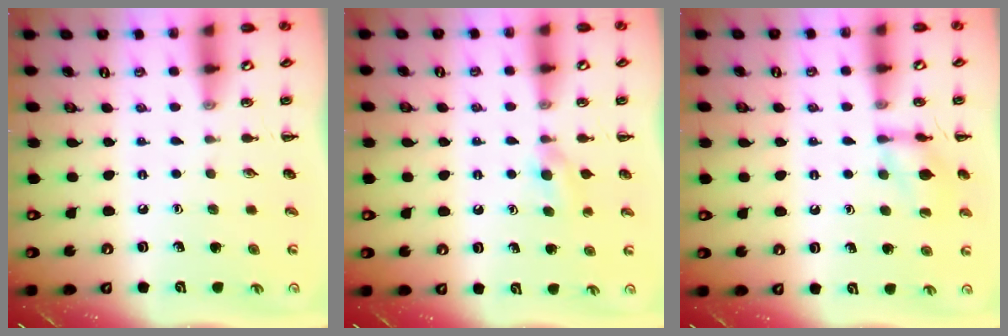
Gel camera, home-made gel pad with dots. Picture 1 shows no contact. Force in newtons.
{"total": 3.9, "press": 3.6, "slide": 1.4}
{"total": 11.2, "press": 11.2, "slide": 0.8}